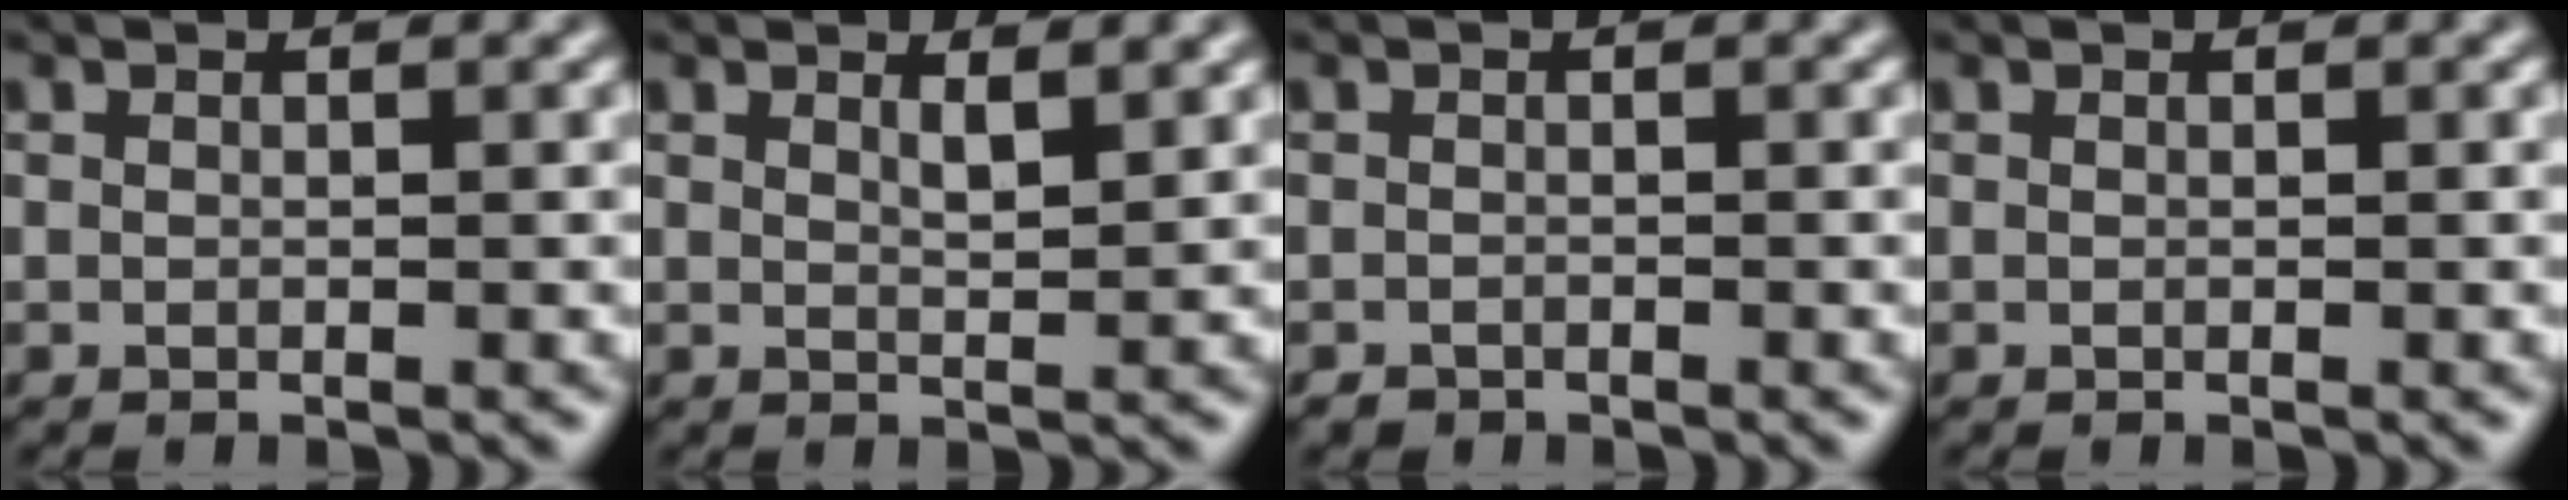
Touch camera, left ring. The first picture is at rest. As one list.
[{"total": 1.6, "force": [1.2, 0.3, 1.0], "torque": [-0.015, -0.001, 0.018]}, {"total": 0.8, "force": [-0.7, 0.4, 0.0], "torque": [0.003, -0.004, -0.012]}, {"total": 0.0}]